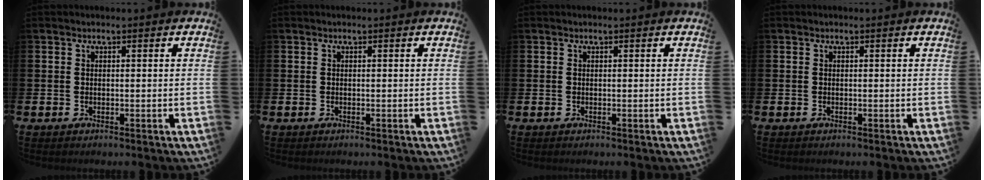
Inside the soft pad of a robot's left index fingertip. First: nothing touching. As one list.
[{"total": 0.0}, {"total": 0.0}, {"total": 0.0}]